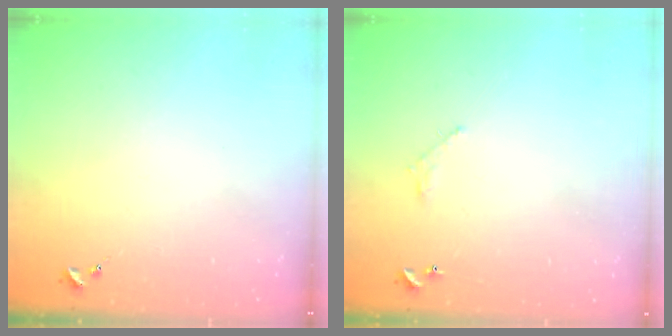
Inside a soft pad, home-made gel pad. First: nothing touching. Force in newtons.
{"total": 4.3, "press": 4.3, "slide": 0.2}